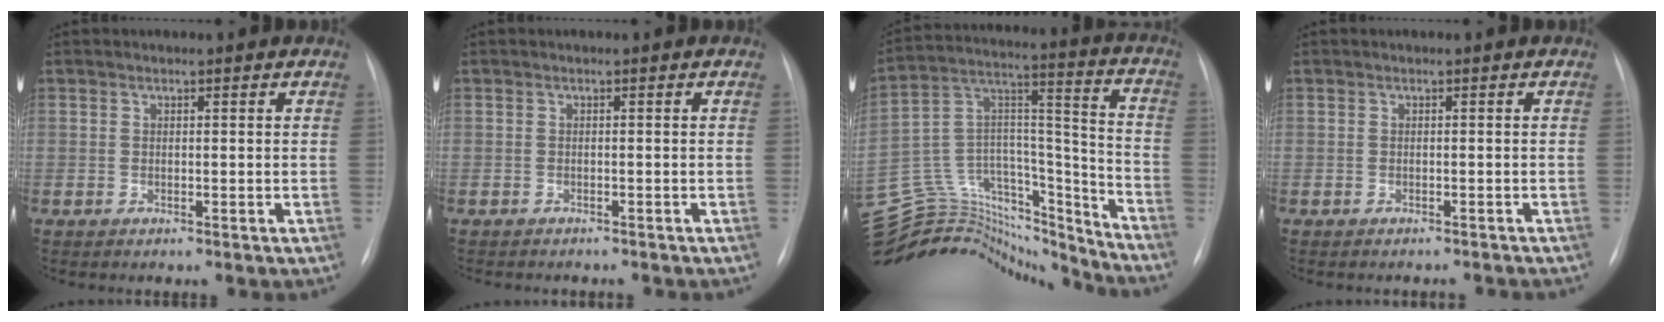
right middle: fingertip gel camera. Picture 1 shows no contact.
{"total": 3.5, "force": [-3.1, 1.0, 1.3], "torque": [-0.018, -0.006, -0.032]}
{"total": 31.0, "force": [-28.7, 8.7, 8.0], "torque": [-0.178, 0.035, -0.440]}
{"total": 3.8, "force": [-3.7, 0.8, 0.8], "torque": [-0.007, -0.001, -0.041]}